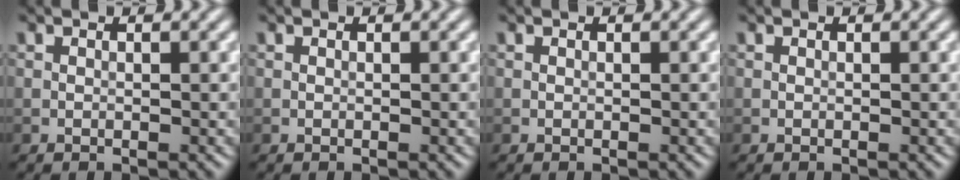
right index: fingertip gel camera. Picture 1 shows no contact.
{"total": 0.0}
{"total": 0.0}
{"total": 0.0}